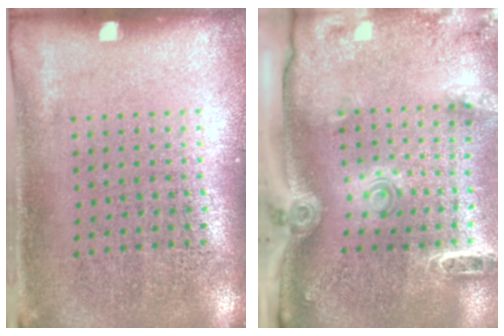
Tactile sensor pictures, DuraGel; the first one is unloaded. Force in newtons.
{"total": 2.8, "press": 2.1, "slide": 1.9}